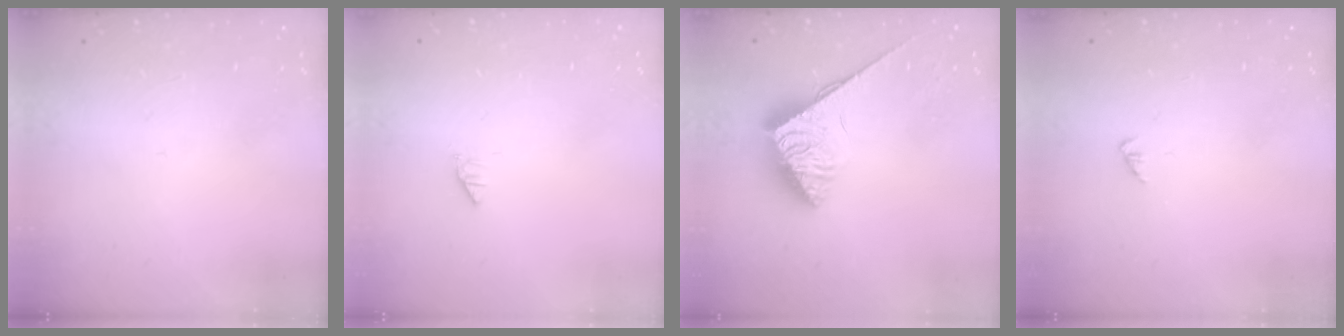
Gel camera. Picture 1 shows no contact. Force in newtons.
{"total": 0.0}
{"total": 4.2, "press": 4.2, "slide": 0.4}
{"total": 1.2, "press": 1.2, "slide": 0.2}